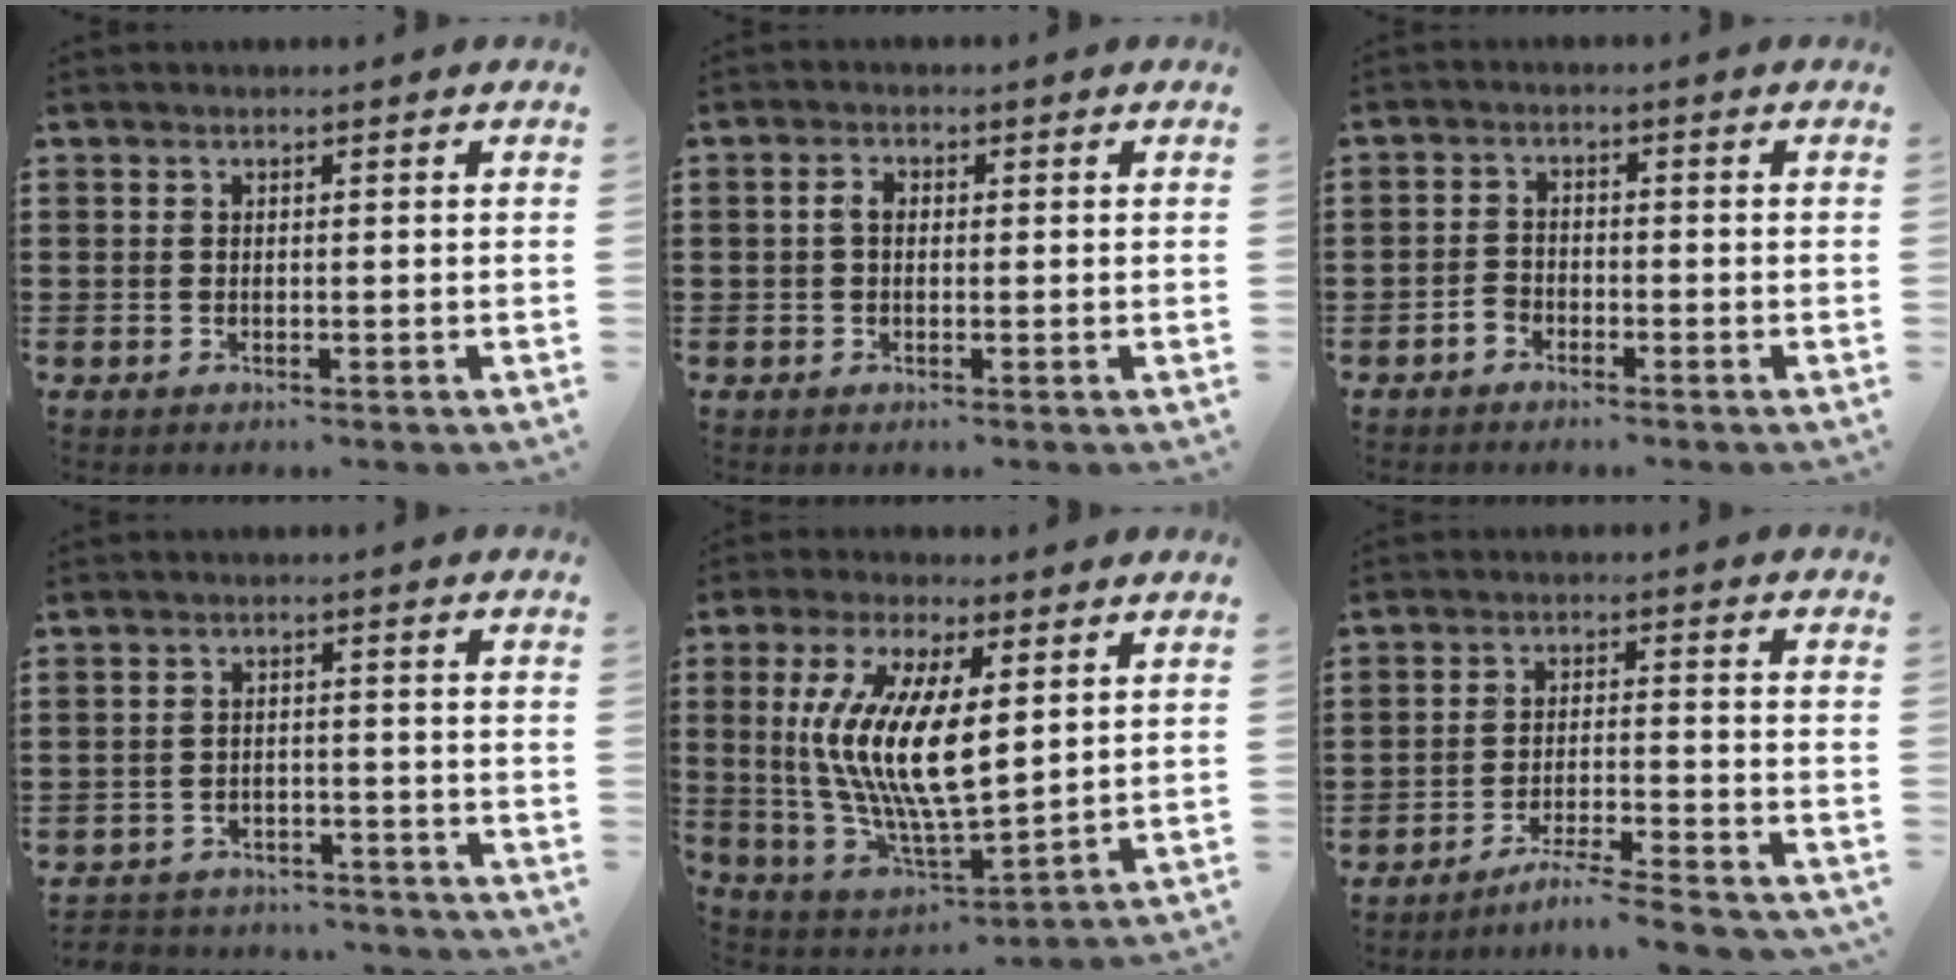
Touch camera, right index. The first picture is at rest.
{"total": 2.1, "force": [0.1, 1.4, 1.5], "torque": [-0.031, 0.007, 0.000]}
{"total": 2.0, "force": [-1.5, 1.2, 0.6], "torque": [-0.015, 0.004, -0.032]}
{"total": 3.3, "force": [-3.3, 0.5, -0.1], "torque": [-0.006, -0.001, -0.071]}
{"total": 12.9, "force": [2.8, 4.3, 11.8], "torque": [-0.249, -0.014, 0.052]}
{"total": 5.5, "force": [-5.1, -0.5, 2.0], "torque": [-0.040, -0.014, -0.100]}